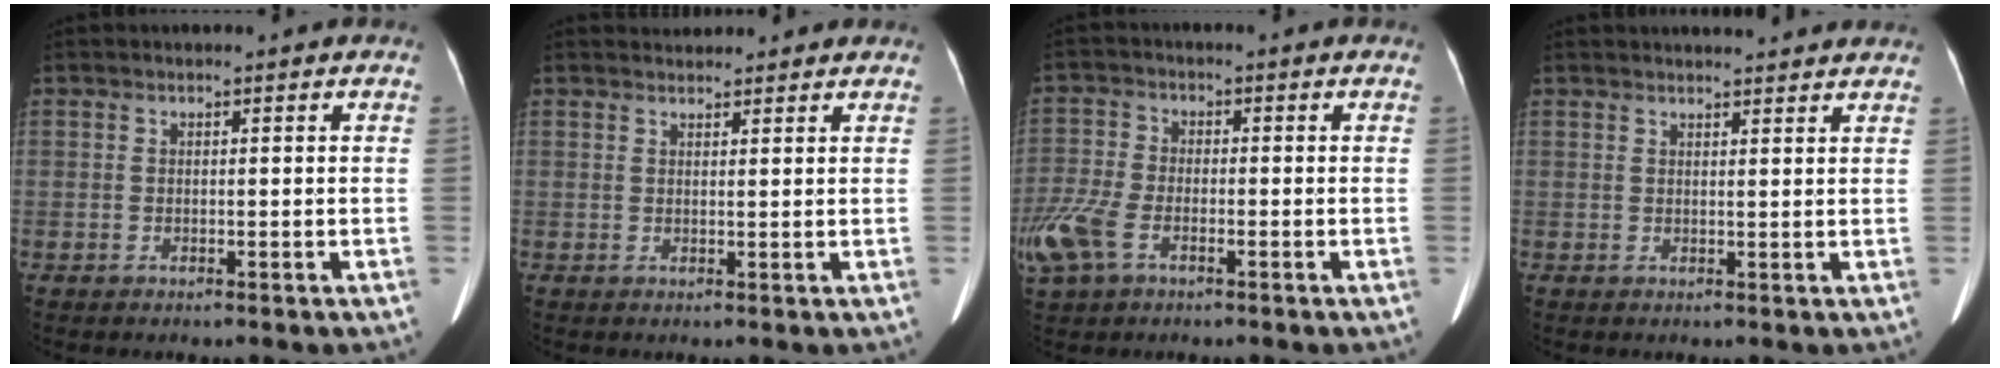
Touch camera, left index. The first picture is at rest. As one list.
[{"total": 3.9, "force": [3.7, 1.1, 0.5], "torque": [-0.007, 0.027, 0.048]}, {"total": 10.4, "force": [-4.8, 5.9, 7.1], "torque": [-0.193, -0.003, -0.091]}, {"total": 7.7, "force": [7.2, 0.9, 2.4], "torque": [-0.028, 0.022, 0.076]}]